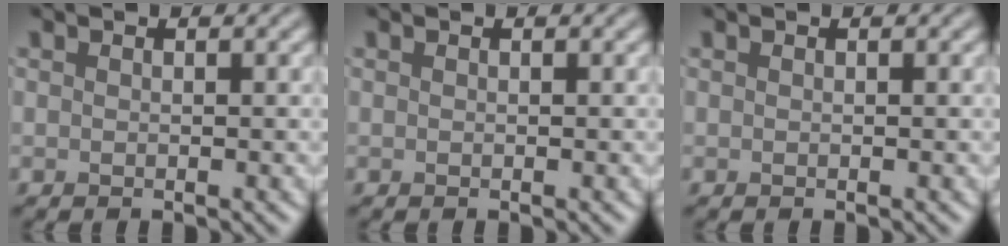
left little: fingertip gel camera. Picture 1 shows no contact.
{"total": 0.0}
{"total": 0.0}